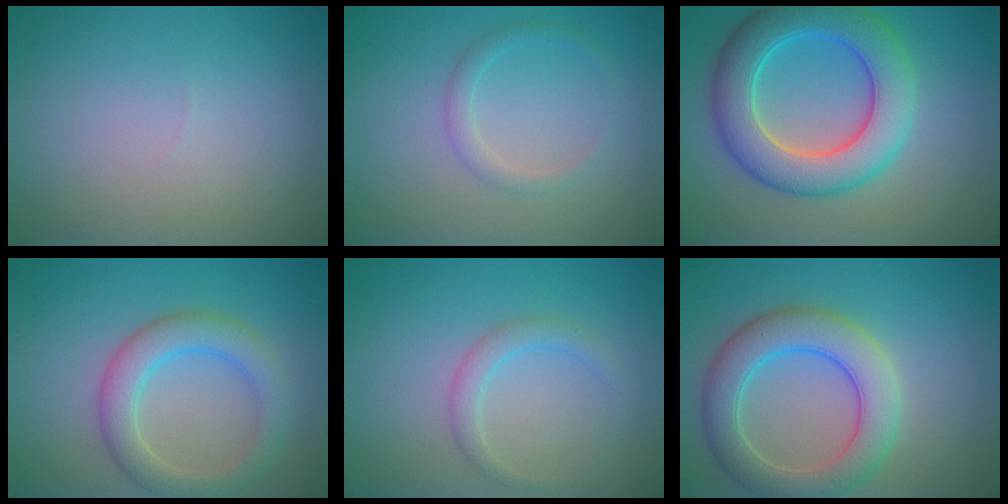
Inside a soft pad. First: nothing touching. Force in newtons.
{"total": 1.5, "press": 1.5, "slide": 0.1}
{"total": 8.2, "press": 8.2, "slide": 0.2}
{"total": 4.4, "press": 4.4, "slide": 0.2}
{"total": 2.0, "press": 2.0, "slide": 0.2}
{"total": 6.3, "press": 6.3, "slide": 0.3}